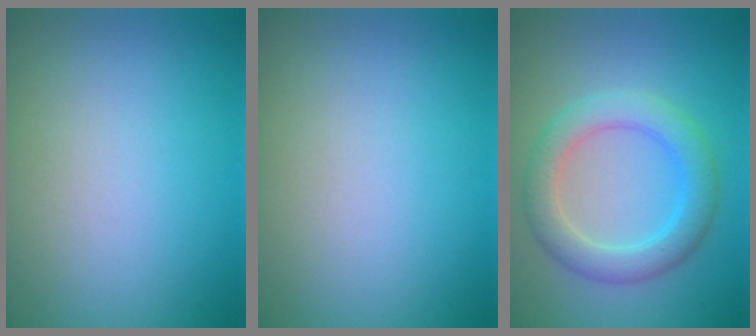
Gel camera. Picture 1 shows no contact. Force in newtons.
{"total": 0.0}
{"total": 4.4, "press": 4.4, "slide": 0.1}